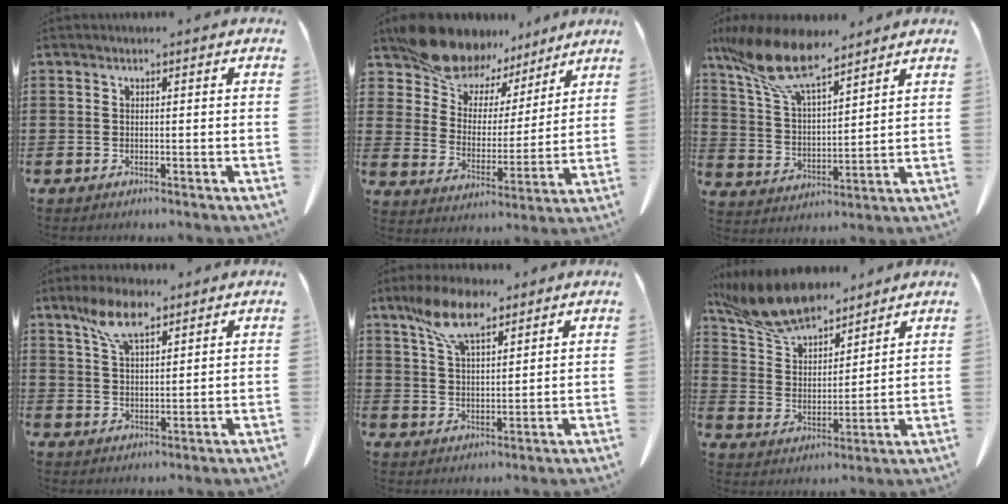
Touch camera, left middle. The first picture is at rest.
{"total": 12.5, "force": [11.1, 5.2, 2.8], "torque": [-0.099, -0.072, 0.208]}
{"total": 12.0, "force": [9.0, 3.2, 7.3], "torque": [-0.175, -0.030, 0.160]}
{"total": 7.3, "force": [5.0, 2.5, 4.7], "torque": [-0.105, 0.001, 0.092]}
{"total": 9.3, "force": [6.5, 3.4, 5.8], "torque": [-0.131, -0.004, 0.121]}
{"total": 10.3, "force": [9.1, 3.0, 3.7], "torque": [-0.110, -0.037, 0.173]}